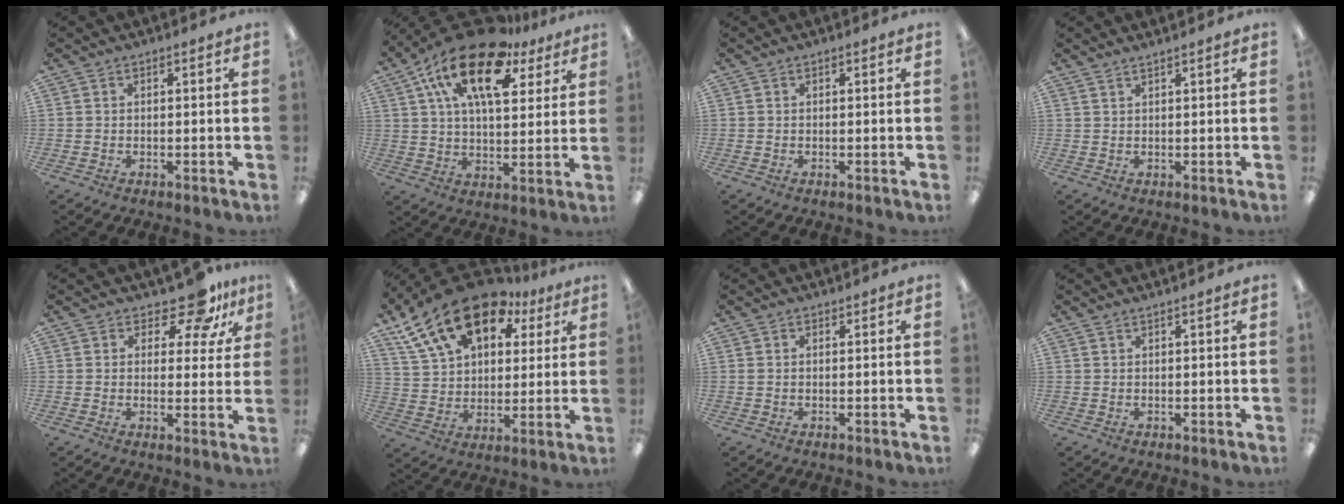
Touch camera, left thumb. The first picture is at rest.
{"total": 20.5, "force": [11.5, 9.6, 14.0], "torque": [-0.250, -0.049, 0.196]}
{"total": 0.0}
{"total": 1.2, "force": [1.2, -0.2, 0.4], "torque": [-0.007, -0.002, 0.022]}
{"total": 9.9, "force": [7.1, 4.4, 5.2], "torque": [-0.060, -0.046, 0.124]}
{"total": 20.0, "force": [12.2, 11.5, 10.8], "torque": [-0.195, -0.054, 0.222]}
{"total": 0.5, "force": [0.3, 0.3, 0.3], "torque": [-0.008, 0.003, 0.005]}
{"total": 0.7, "force": [0.6, -0.2, 0.3], "torque": [-0.004, -0.001, 0.011]}